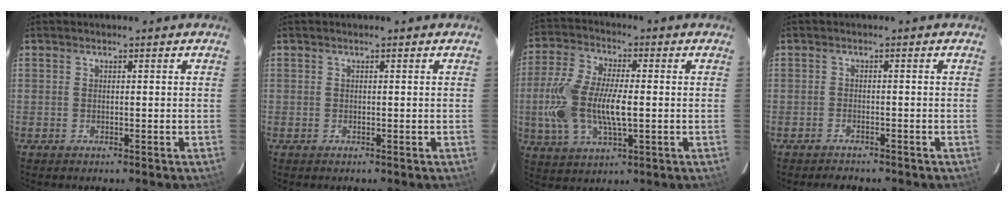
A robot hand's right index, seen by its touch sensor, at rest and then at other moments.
{"total": 0.0}
{"total": 14.5, "force": [-1.2, 6.1, 13.0], "torque": [-0.281, 0.000, -0.023]}
{"total": 3.0, "force": [-2.8, 0.8, 0.9], "torque": [-0.025, -0.005, -0.043]}